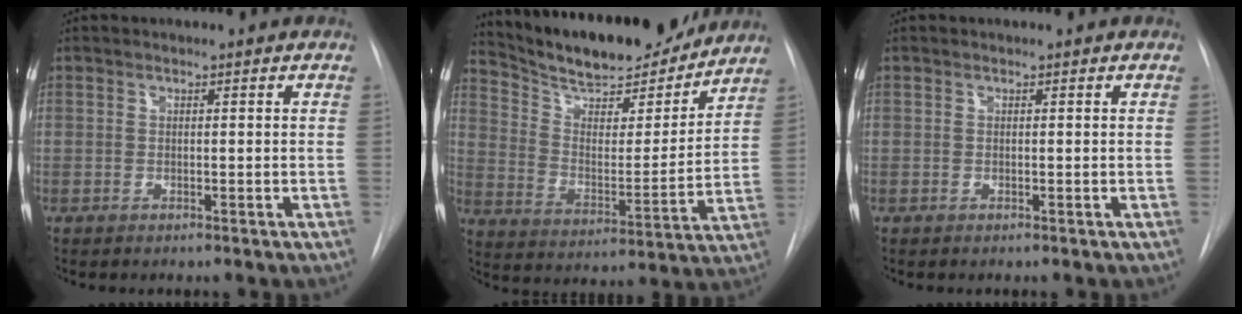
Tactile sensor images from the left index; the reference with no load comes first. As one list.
[{"total": 19.6, "force": [17.6, 4.3, 7.5], "torque": [-0.124, -0.015, 0.272]}, {"total": 0.0}]